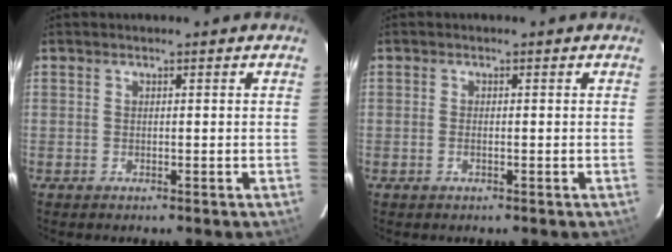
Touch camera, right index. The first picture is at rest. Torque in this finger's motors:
{"motor_torque": [-0.13, 0.06, -0.06, 0.00]}